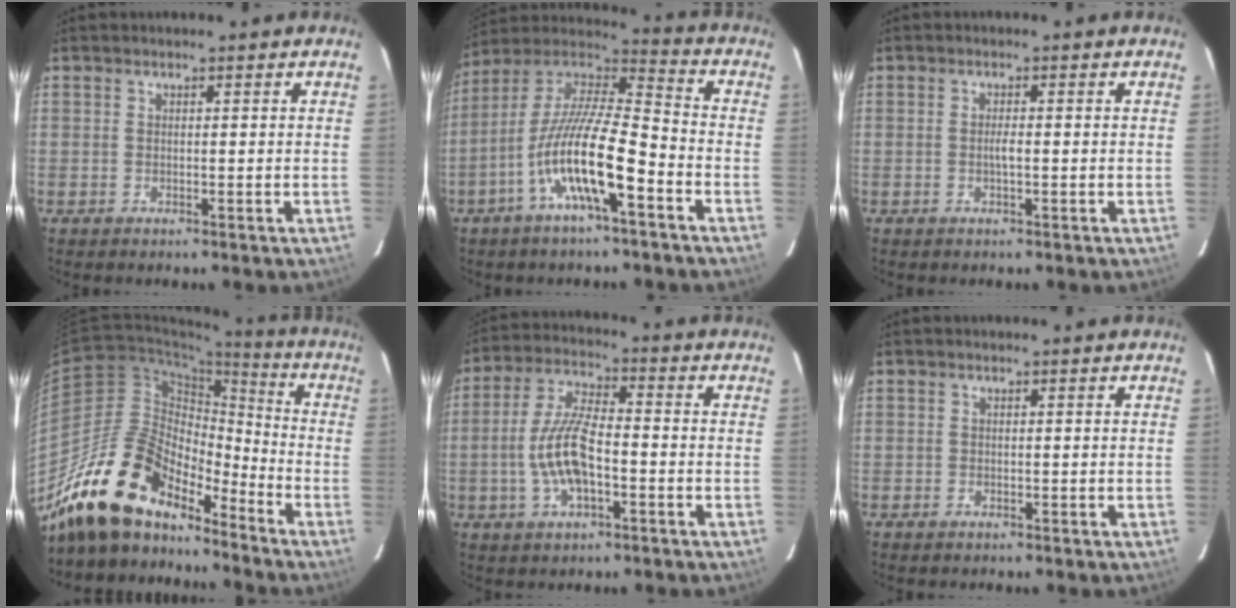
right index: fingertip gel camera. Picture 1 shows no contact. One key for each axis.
{"total": 16.0, "fx": -7.2, "fy": 3.1, "fz": 14.0, "tx": -0.260, "ty": -0.011, "tz": -0.142}
{"total": 1.4, "fx": -0.3, "fy": 0.1, "fz": 1.3, "tx": -0.024, "ty": 0.001, "tz": -0.008}
{"total": 18.9, "fx": -15.5, "fy": 6.9, "fz": 8.4, "tx": -0.157, "ty": 0.006, "tz": -0.281}
{"total": 10.6, "fx": -2.9, "fy": 3.8, "fz": 9.5, "tx": -0.196, "ty": 0.005, "tz": -0.052}
{"total": 0.6, "fx": -0.4, "fy": 0.3, "fz": 0.1, "tx": -0.001, "ty": 0.001, "tz": -0.008}